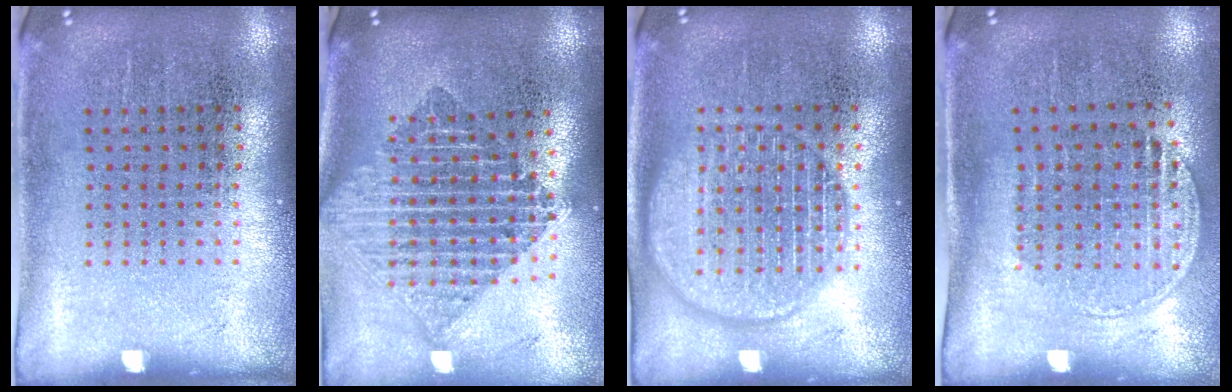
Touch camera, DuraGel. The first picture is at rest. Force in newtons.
{"total": 2.1, "press": 1.7, "slide": 1.3}
{"total": 2.9, "press": 2.9, "slide": 0.4}
{"total": 1.5, "press": 1.3, "slide": 0.8}